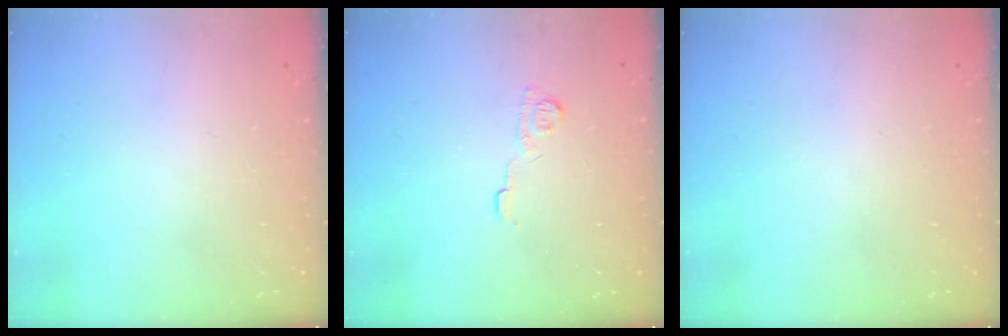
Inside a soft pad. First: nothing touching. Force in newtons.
{"total": 6.2, "press": 6.2, "slide": 0.7}
{"total": 0.0}